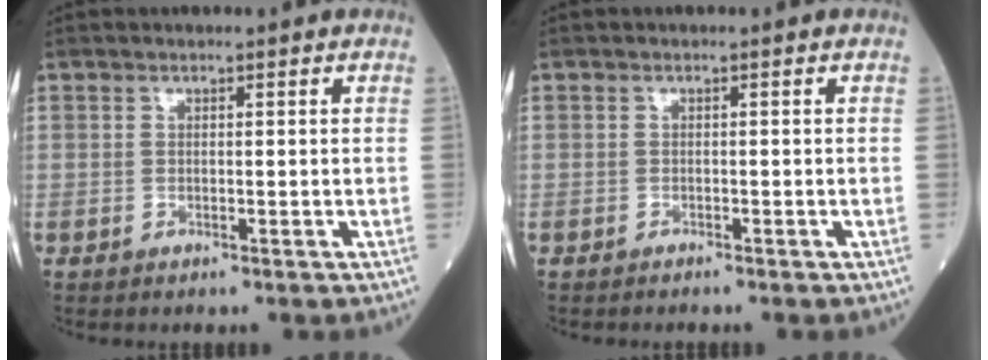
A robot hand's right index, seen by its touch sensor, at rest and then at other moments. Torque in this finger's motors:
{"motor_torque": [-0.05, -0.01, 0.04, -0.01]}